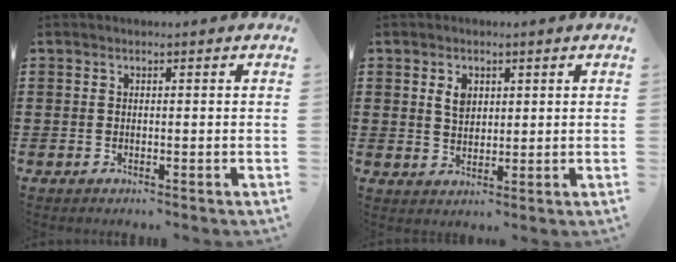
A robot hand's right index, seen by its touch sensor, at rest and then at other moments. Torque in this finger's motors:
{"motor_torque": [0.29, 0.24, 0.30, 0.08]}